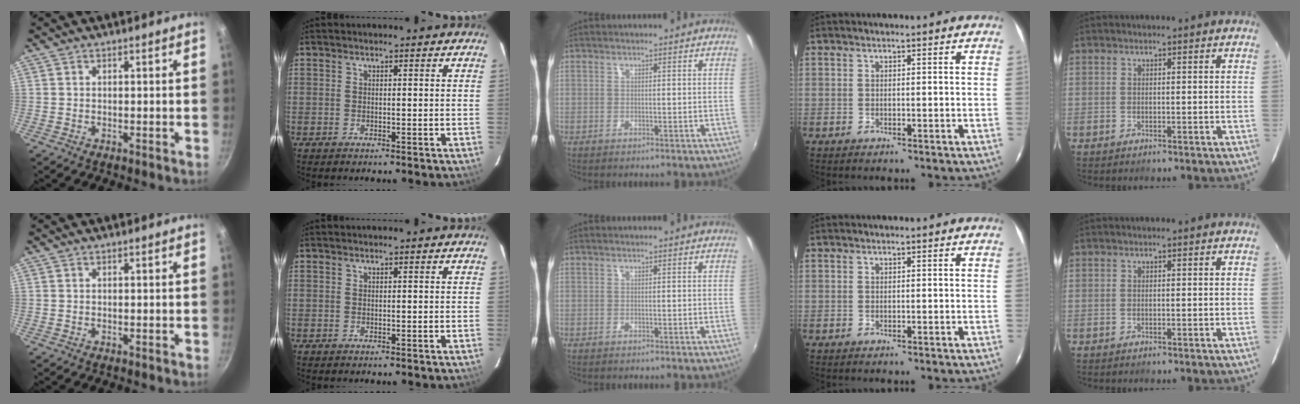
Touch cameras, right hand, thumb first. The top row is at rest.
{}